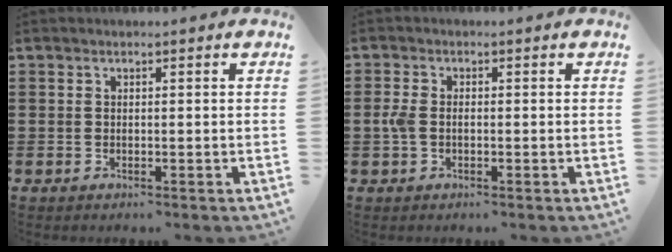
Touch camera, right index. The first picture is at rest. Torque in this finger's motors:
{"motor_torque": [0.56, 0.54, 0.28, 0.09]}